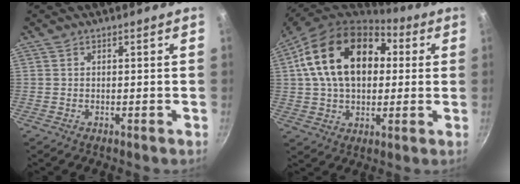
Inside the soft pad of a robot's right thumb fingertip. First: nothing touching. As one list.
[{"total": 20.9, "force": [4.8, 14.1, 14.8], "torque": [-0.226, 0.019, 0.070]}]